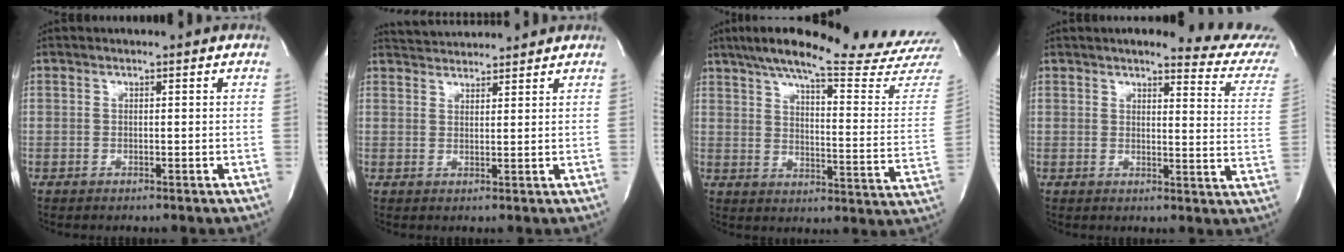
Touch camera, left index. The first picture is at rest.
{"total": 5.2, "force": [5.1, 0.3, 0.6], "torque": [-0.018, 0.029, 0.083]}
{"total": 26.6, "force": [23.6, -0.3, 12.1], "torque": [-0.190, -0.083, 0.300]}
{"total": 12.0, "force": [10.8, 1.3, 5.2], "torque": [-0.049, -0.042, 0.100]}